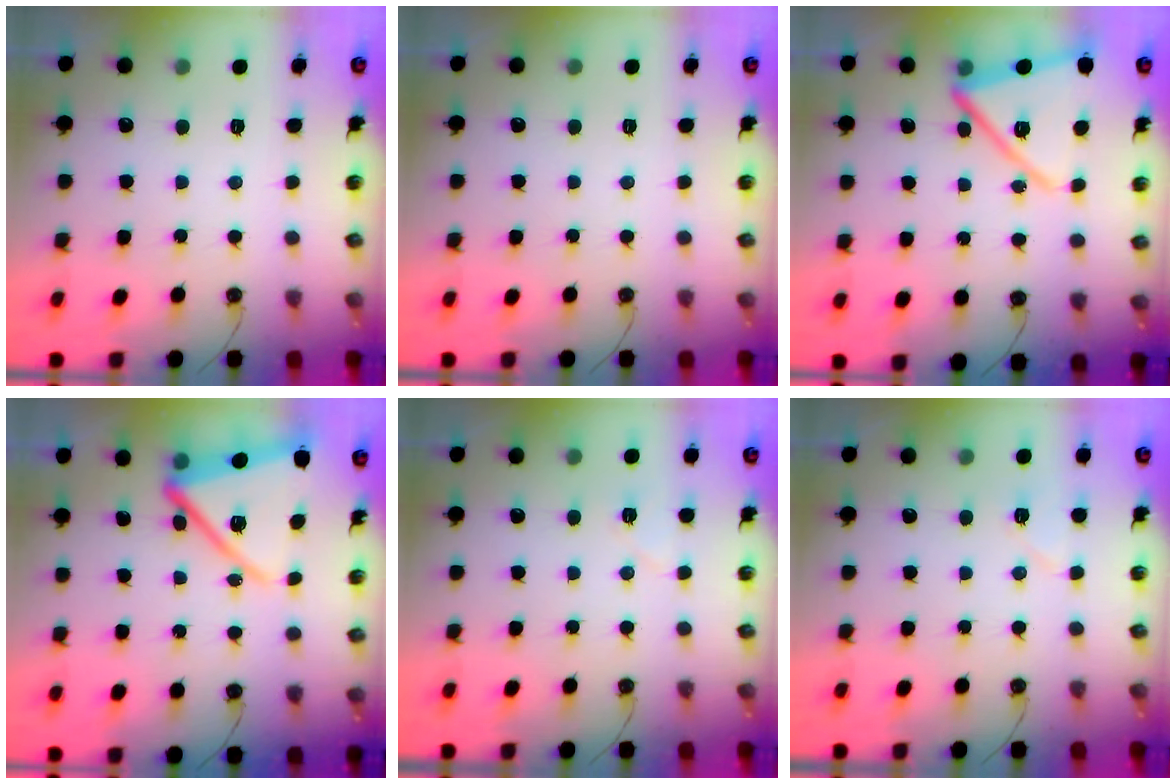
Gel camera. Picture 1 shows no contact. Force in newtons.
{"total": 0.0}
{"total": 15.1, "press": 15.1, "slide": 1.3}
{"total": 17.3, "press": 17.3, "slide": 1.4}
{"total": 5.0, "press": 4.9, "slide": 1.3}
{"total": 5.7, "press": 5.6, "slide": 1.4}